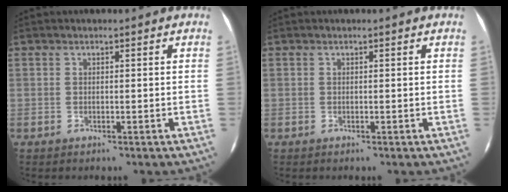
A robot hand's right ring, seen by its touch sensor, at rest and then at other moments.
{"total": 0.0}